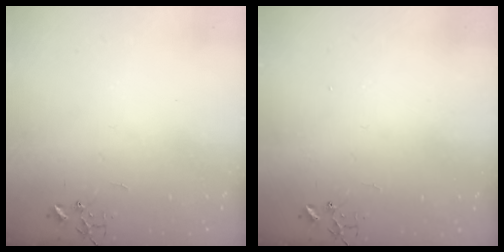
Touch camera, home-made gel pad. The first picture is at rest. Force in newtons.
{"total": 1.1, "press": 1.1, "slide": 0.1}